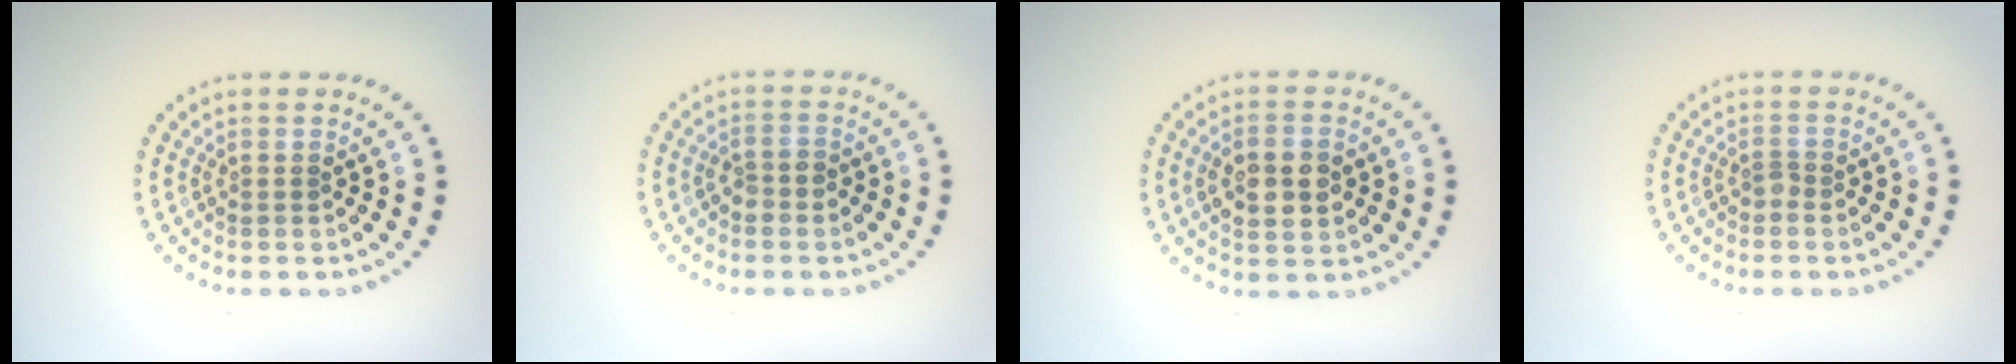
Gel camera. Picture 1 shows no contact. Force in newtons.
{"total": 1.4, "press": 1.2, "slide": 0.6}
{"total": 3.9, "press": 3.9, "slide": 0.1}
{"total": 0.8, "press": 0.5, "slide": 0.6}